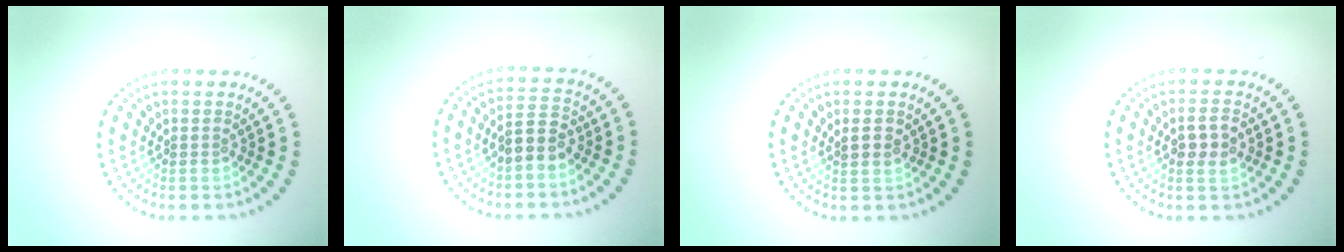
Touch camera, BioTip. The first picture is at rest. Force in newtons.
{"total": 2.7, "press": 2.5, "slide": 0.8}
{"total": 1.1, "press": 1.0, "slide": 0.4}
{"total": 2.6, "press": 2.5, "slide": 0.5}